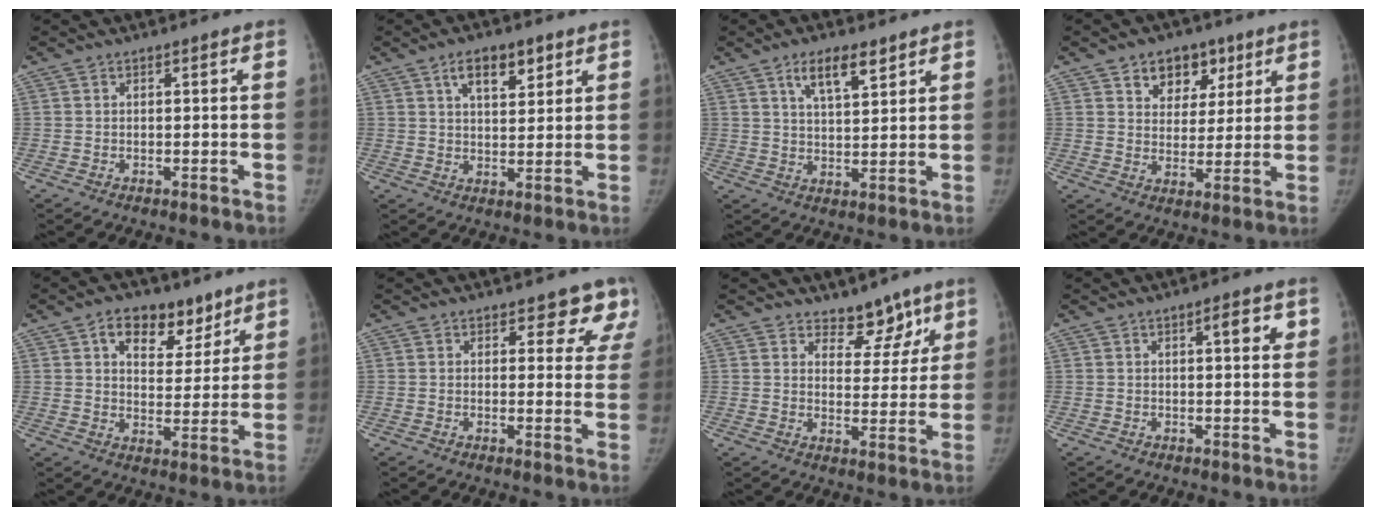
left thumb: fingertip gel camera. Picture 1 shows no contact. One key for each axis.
{"total": 7.4, "fx": 4.1, "fy": 3.5, "fz": 5.1, "tx": -0.056, "ty": -0.019, "tz": 0.064}
{"total": 7.3, "fx": 4.5, "fy": 2.6, "fz": 5.1, "tx": -0.070, "ty": -0.025, "tz": 0.078}
{"total": 9.1, "fx": 5.0, "fy": 6.6, "fz": 3.8, "tx": -0.013, "ty": -0.019, "tz": 0.076}
{"total": 10.9, "fx": 6.3, "fy": 6.7, "fz": 5.8, "tx": -0.045, "ty": -0.027, "tz": 0.097}
{"total": 6.1, "fx": 5.0, "fy": 3.0, "fz": 1.8, "tx": 0.022, "ty": -0.026, "tz": 0.038}
{"total": 6.9, "fx": 5.3, "fy": 3.8, "fz": 2.2, "tx": 0.016, "ty": -0.035, "tz": 0.081}
{"total": 3.4, "fx": 1.4, "fy": 1.0, "fz": 3.0, "tx": -0.033, "ty": -0.002, "tz": 0.017}